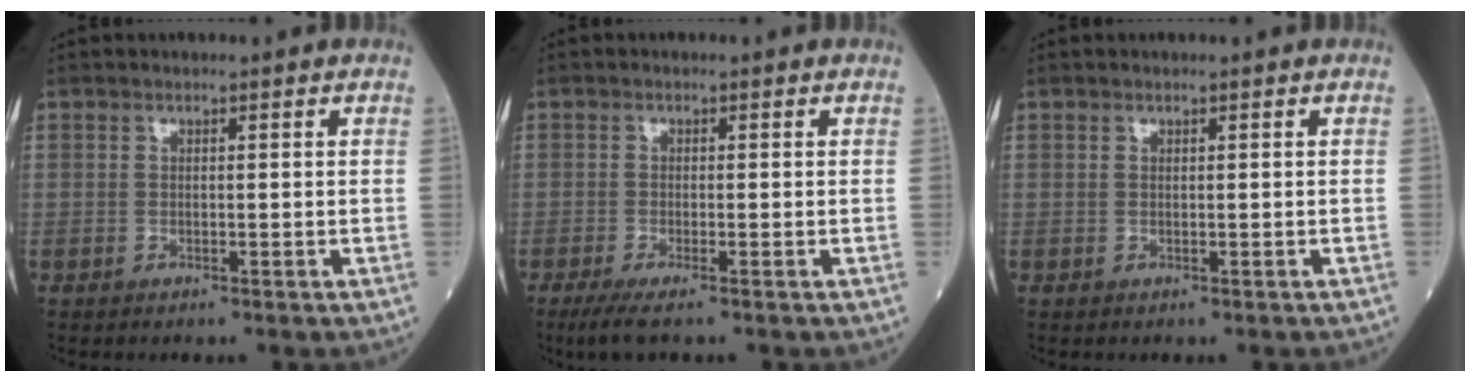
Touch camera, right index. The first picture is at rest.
{"total": 3.4, "force": [-2.2, 0.3, 2.5], "torque": [-0.052, -0.012, -0.043]}
{"total": 0.0}